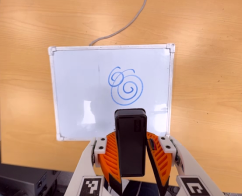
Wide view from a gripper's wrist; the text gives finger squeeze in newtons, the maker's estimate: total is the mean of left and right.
{"total": 6.5, "left": 6.3, "right": 6.6}